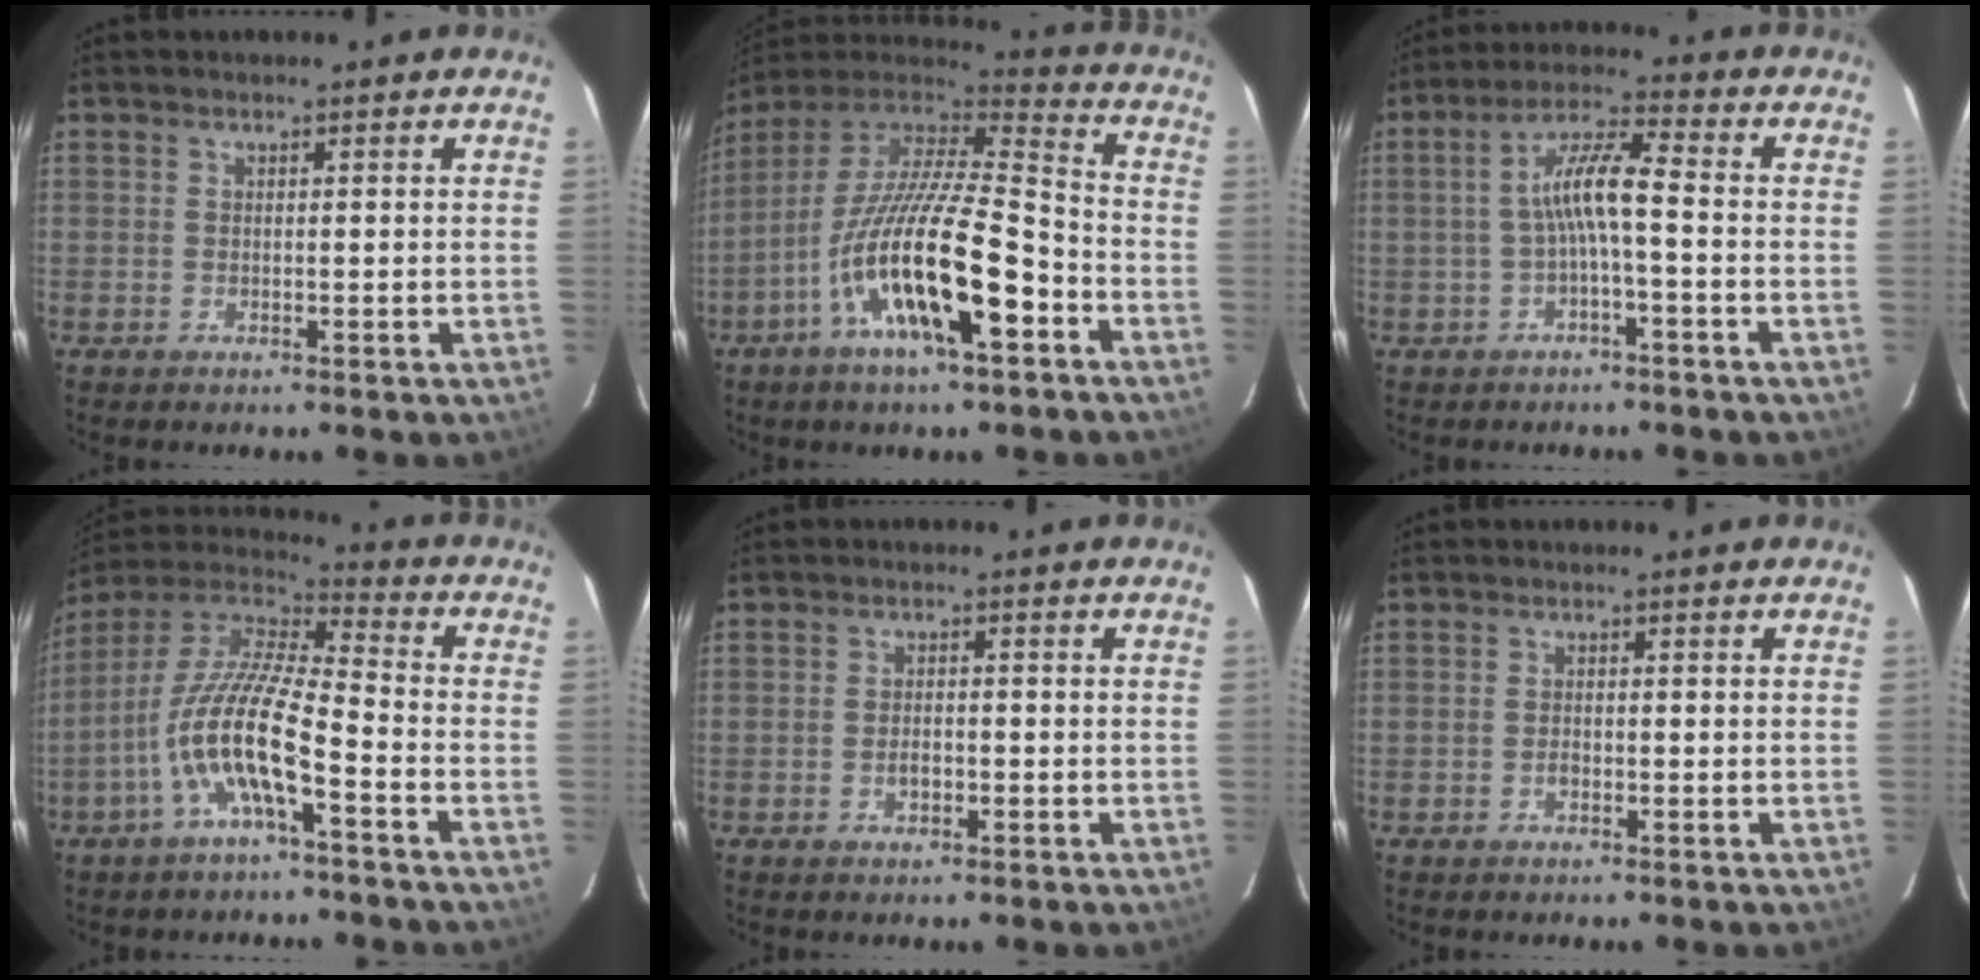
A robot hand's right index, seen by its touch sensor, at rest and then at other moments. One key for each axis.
{"total": 21.0, "fx": -9.0, "fy": 5.0, "fz": 18.4, "tx": -0.328, "ty": -0.035, "tz": -0.169}
{"total": 6.7, "fx": -1.4, "fy": 0.6, "fz": 6.5, "tx": -0.139, "ty": 0.017, "tz": -0.025}
{"total": 13.9, "fx": -5.6, "fy": 2.6, "fz": 12.4, "tx": -0.243, "ty": -0.004, "tz": -0.113}
{"total": 2.7, "fx": -1.2, "fy": 1.3, "fz": 2.0, "tx": -0.041, "ty": 0.000, "tz": -0.020}
{"total": 1.1, "fx": -0.6, "fy": 0.6, "fz": 0.7, "tx": -0.013, "ty": 0.003, "tz": -0.010}